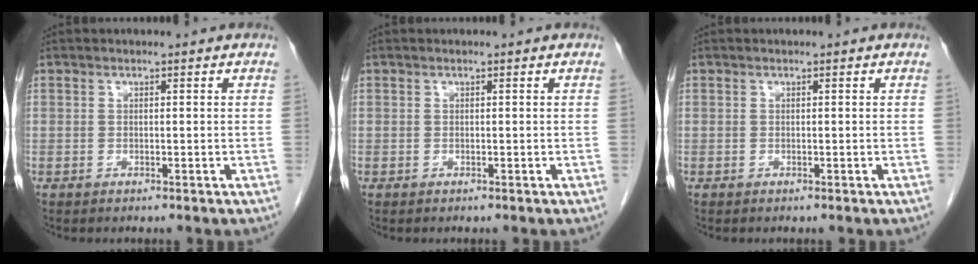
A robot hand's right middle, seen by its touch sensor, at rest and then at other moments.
{"total": 0.0}
{"total": 0.0}